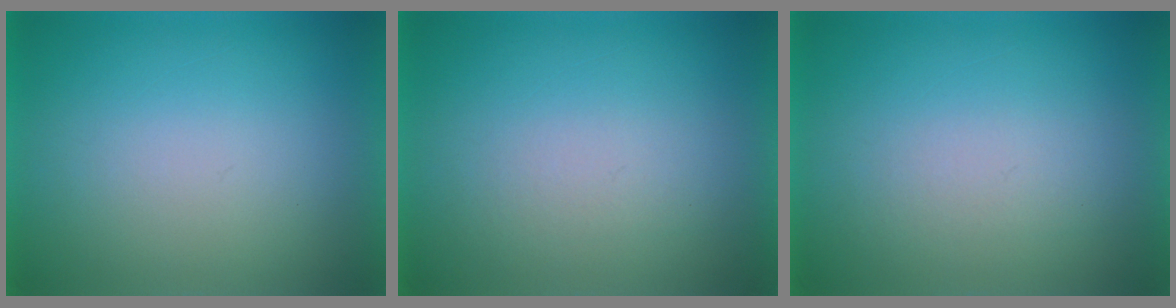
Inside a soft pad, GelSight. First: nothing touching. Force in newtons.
{"total": 1.5}
{"total": 1.4}